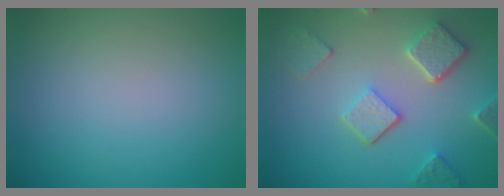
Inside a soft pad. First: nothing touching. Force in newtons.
{"total": 4.9, "press": 3.8, "slide": 3.1}